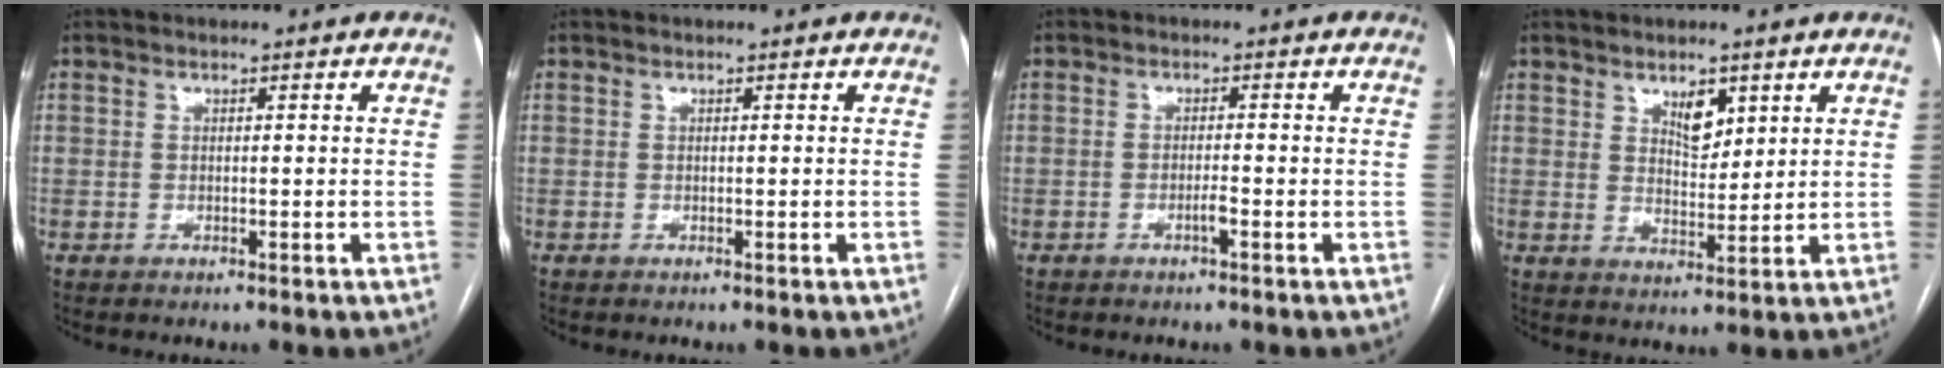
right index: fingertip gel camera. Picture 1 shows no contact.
{"total": 0.0}
{"total": 1.4, "force": [-0.8, -0.2, 1.1], "torque": [-0.023, 0.000, -0.015]}
{"total": 4.4, "force": [2.5, 2.1, 2.9], "torque": [-0.048, -0.003, 0.046]}